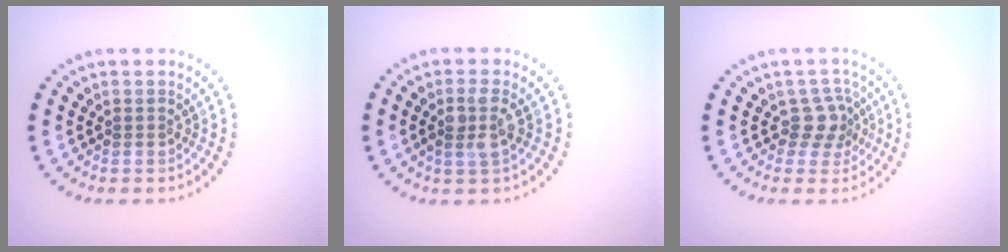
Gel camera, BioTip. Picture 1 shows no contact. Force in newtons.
{"total": 2.3, "press": 2.0, "slide": 1.1}
{"total": 2.5, "press": 1.9, "slide": 1.6}